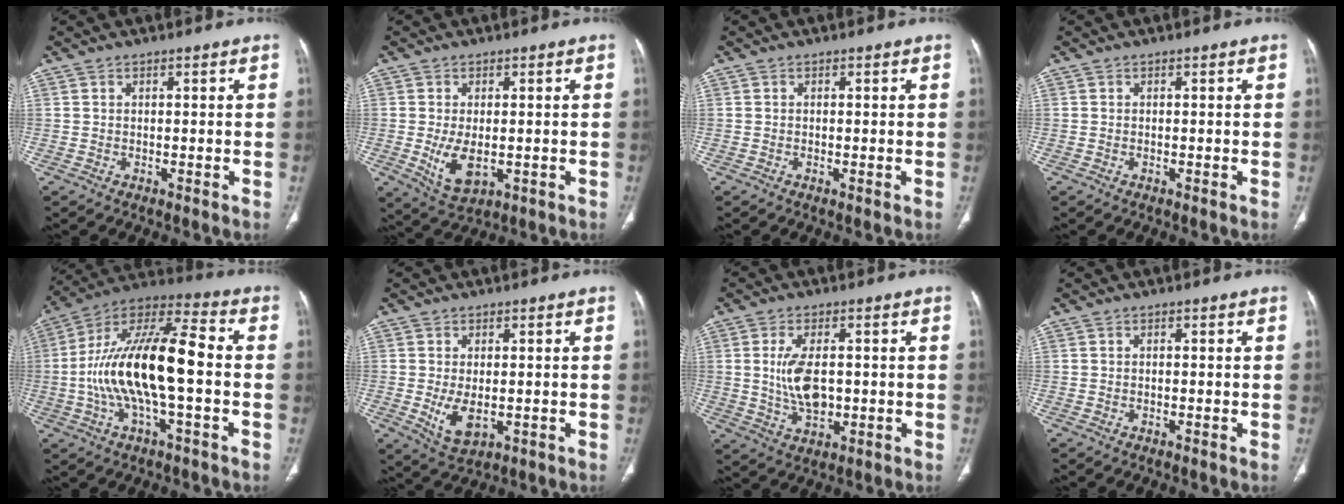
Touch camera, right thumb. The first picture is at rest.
{"total": 6.6, "force": [-1.0, 3.6, 5.4], "torque": [-0.098, -0.014, -0.006]}
{"total": 0.0}
{"total": 0.0}
{"total": 20.1, "force": [-2.0, 6.9, 18.8], "torque": [-0.360, 0.041, -0.041]}
{"total": 5.6, "force": [-0.9, 3.1, 4.6], "torque": [-0.082, -0.014, -0.003]}
{"total": 8.0, "force": [0.4, 4.3, 6.7], "torque": [-0.130, -0.005, 0.015]}
{"total": 0.0}